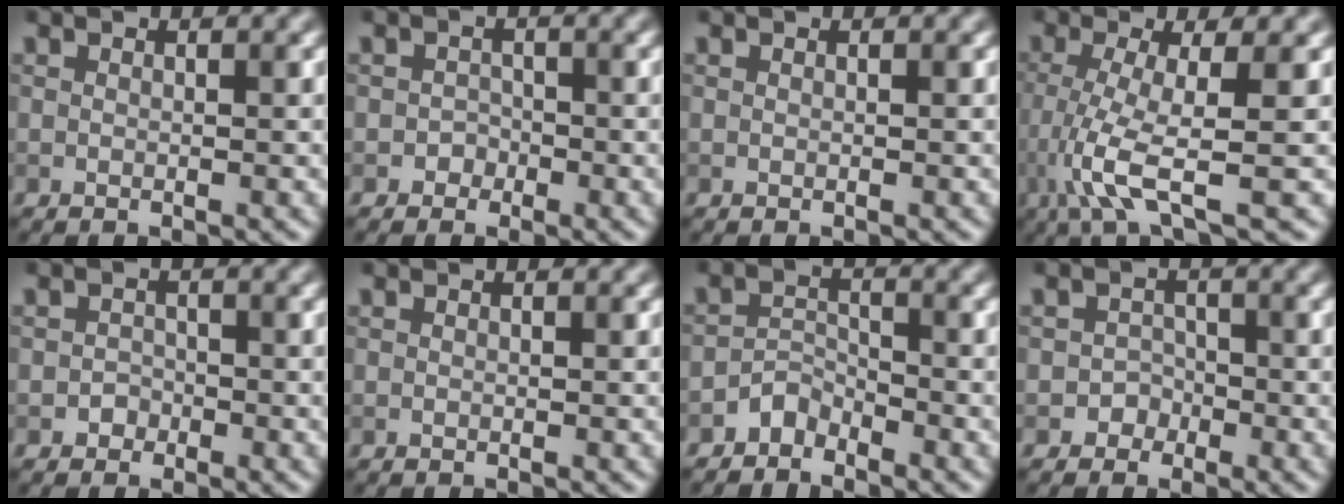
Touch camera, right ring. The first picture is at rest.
{"total": 1.1, "force": [-0.6, 1.0, 0.1], "torque": [0.009, 0.002, -0.010]}
{"total": 0.0}
{"total": 5.4, "force": [-1.6, 1.0, 5.1], "torque": [-0.103, -0.012, -0.036]}
{"total": 1.1, "force": [-0.6, 0.9, 0.1], "torque": [0.007, 0.001, -0.010]}
{"total": 0.0}
{"total": 2.0, "force": [-1.7, 0.8, 0.3], "torque": [-0.002, 0.012, -0.035]}
{"total": 1.5, "force": [-0.8, 1.2, 0.0], "torque": [0.013, 0.006, -0.015]}